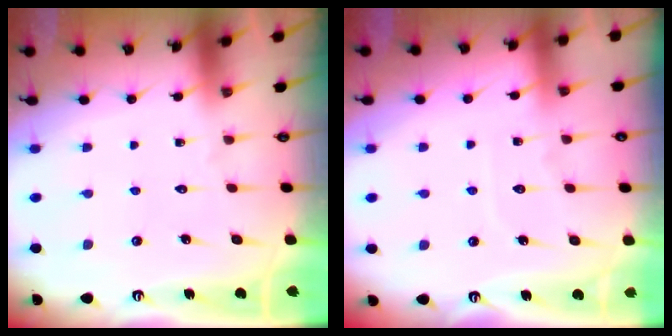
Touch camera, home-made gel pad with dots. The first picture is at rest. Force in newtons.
{"total": 5.4, "press": 5.4, "slide": 0.6}